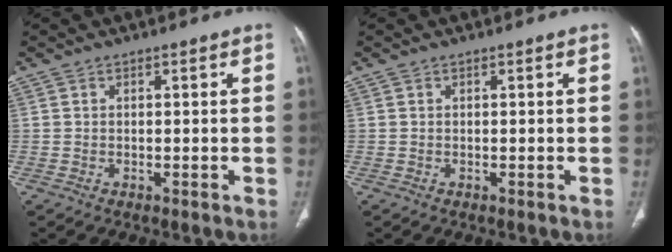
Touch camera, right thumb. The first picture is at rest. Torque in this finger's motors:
{"motor_torque": [0.01, 0.01, -0.09, 0.09, 0.00]}